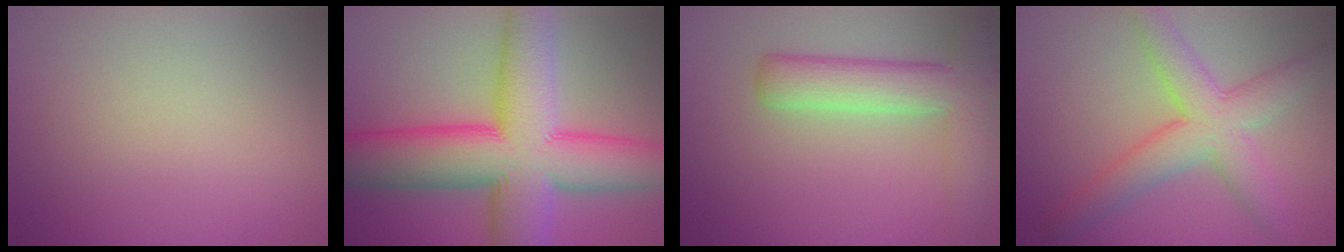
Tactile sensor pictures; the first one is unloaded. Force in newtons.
{"total": 13.8, "press": 13.8, "slide": 0.3}
{"total": 6.3, "press": 6.3, "slide": 0.3}
{"total": 6.4, "press": 6.4, "slide": 0.2}